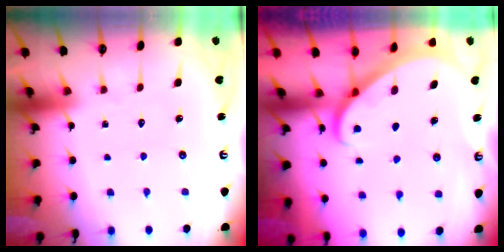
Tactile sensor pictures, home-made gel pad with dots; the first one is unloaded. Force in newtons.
{"total": 2.8, "press": 2.8, "slide": 0.2}